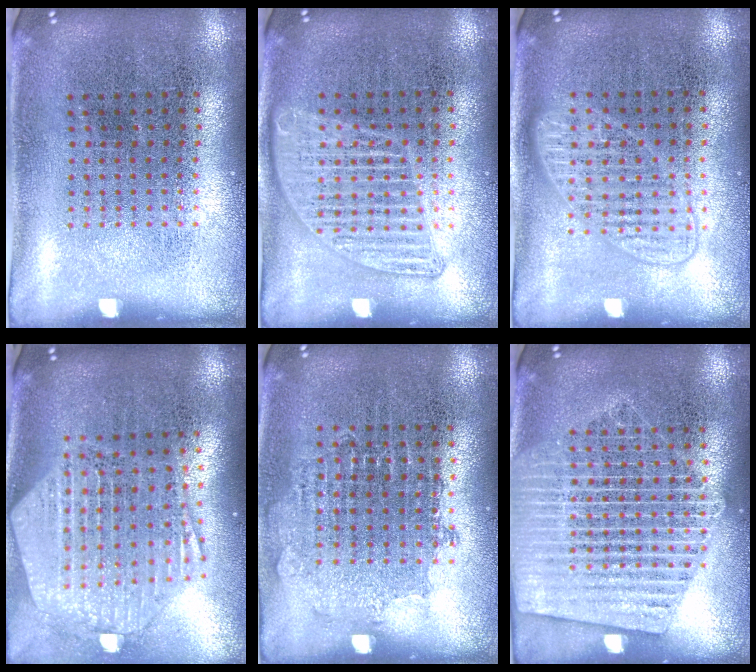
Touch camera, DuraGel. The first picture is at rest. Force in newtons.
{"total": 1.3, "press": 1.3, "slide": 0.1}
{"total": 1.4, "press": 1.4, "slide": 0.3}
{"total": 2.8, "press": 2.3, "slide": 1.5}
{"total": 0.8, "press": 0.8, "slide": 0.1}
{"total": 2.1, "press": 2.1, "slide": 0.2}